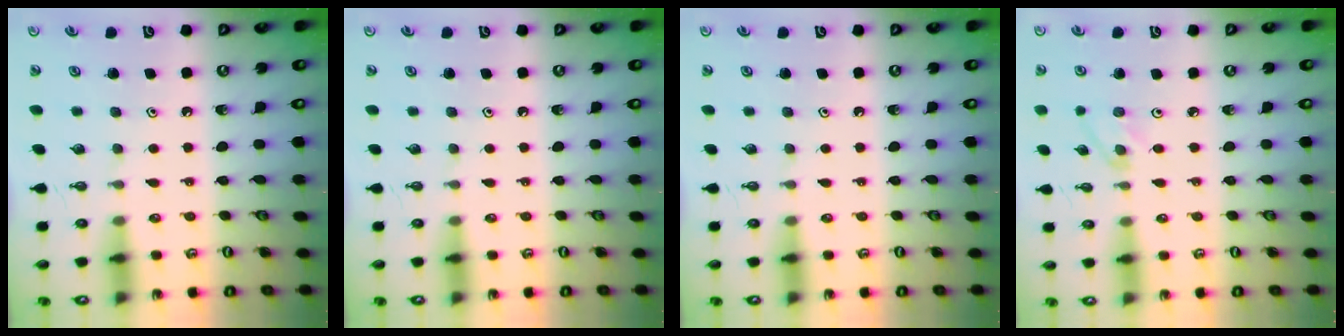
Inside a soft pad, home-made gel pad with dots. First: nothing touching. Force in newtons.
{"total": 0.0}
{"total": 0.0}
{"total": 1.9, "press": 1.9, "slide": 0.3}